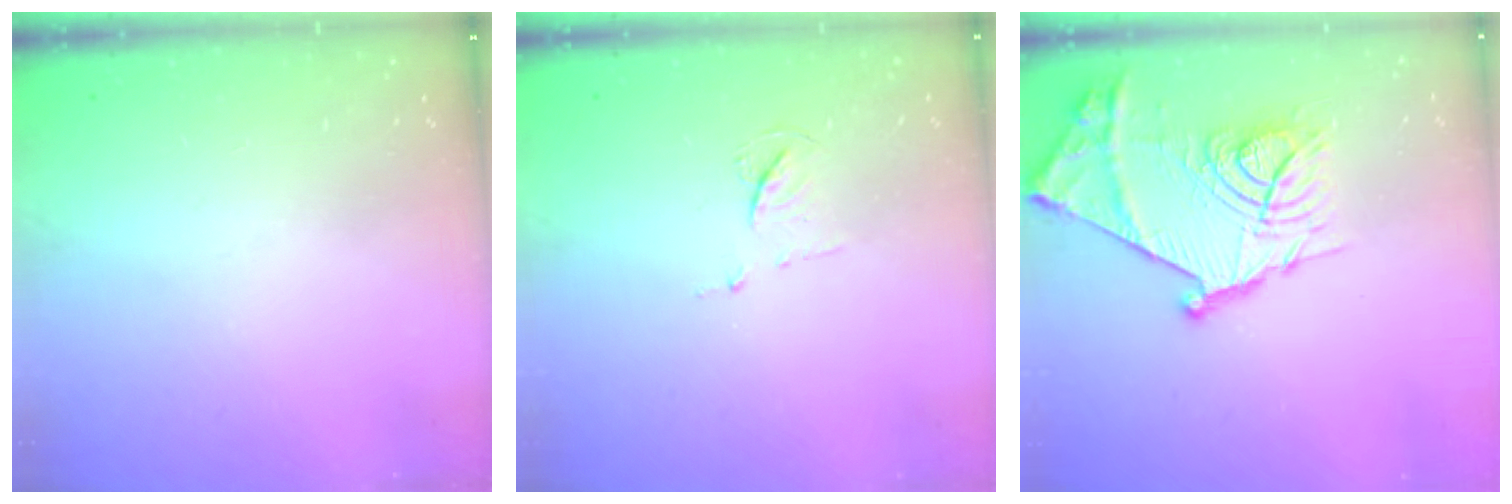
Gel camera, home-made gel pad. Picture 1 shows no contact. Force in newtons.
{"total": 5.6, "press": 5.6, "slide": 0.8}
{"total": 23.5, "press": 23.5, "slide": 1.5}